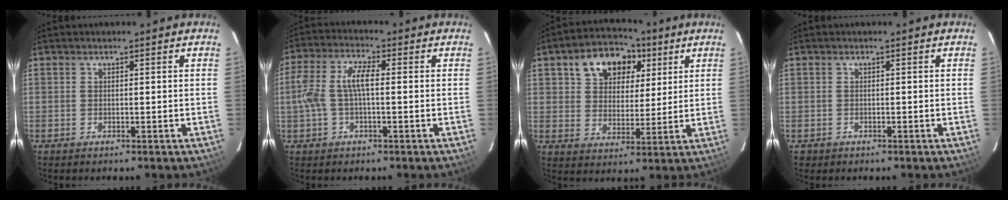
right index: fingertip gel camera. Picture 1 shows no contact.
{"total": 7.7, "force": [-0.2, 2.8, 7.2], "torque": [-0.152, 0.014, -0.003]}
{"total": 12.7, "force": [5.8, 8.9, 7.0], "torque": [-0.140, 0.039, 0.099]}
{"total": 1.2, "force": [-0.4, 1.1, 0.0], "torque": [-0.001, 0.004, -0.003]}